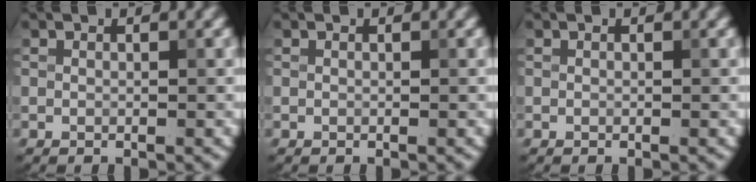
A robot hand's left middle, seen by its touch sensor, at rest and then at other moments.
{"total": 0.0}
{"total": 0.0}